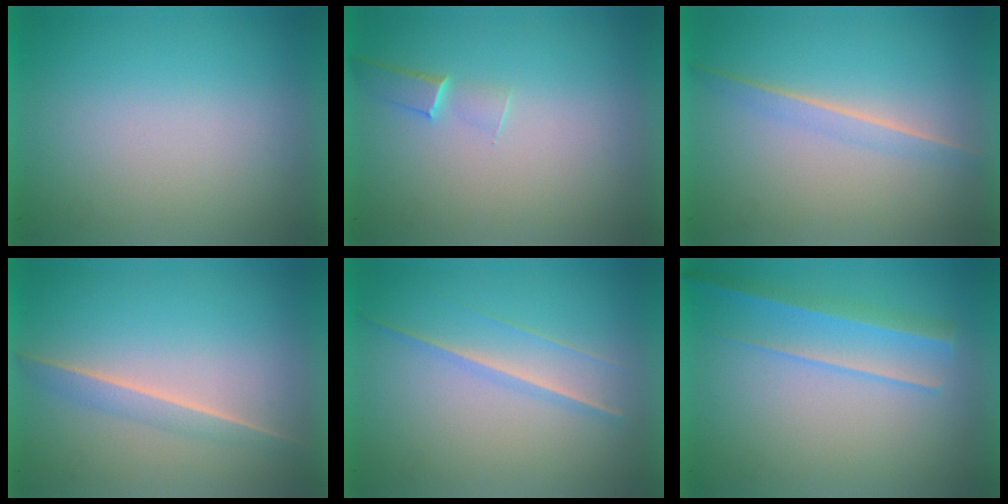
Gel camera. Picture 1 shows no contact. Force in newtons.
{"total": 1.0}
{"total": 1.4}
{"total": 1.5}
{"total": 1.3}
{"total": 2.2}